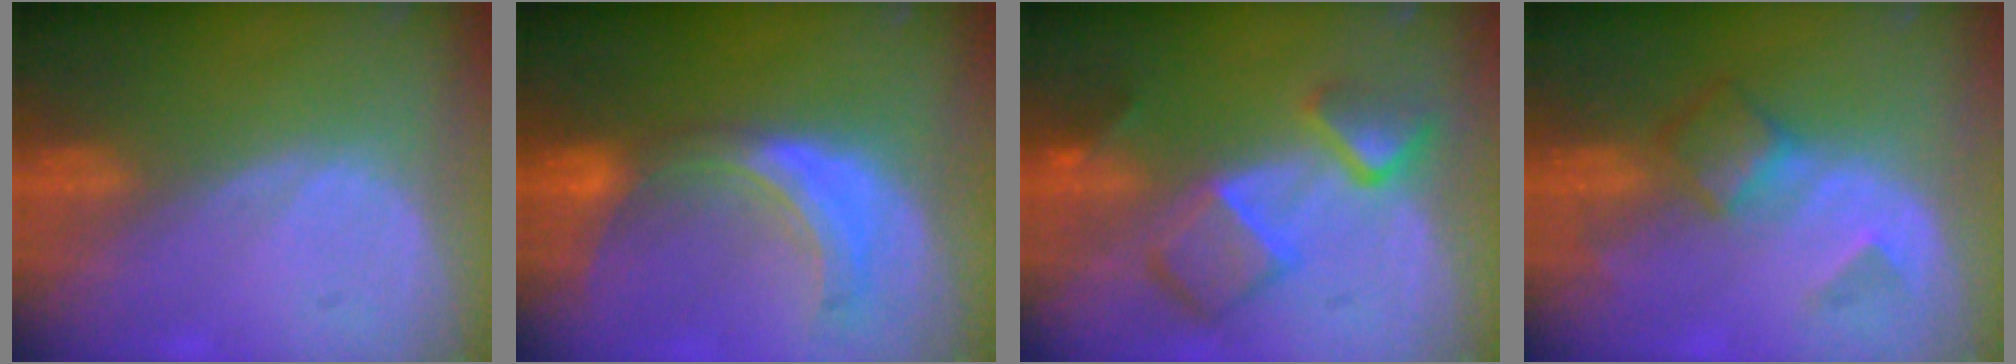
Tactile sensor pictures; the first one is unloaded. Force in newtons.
{"total": 7.7, "press": 6.9, "slide": 3.5}
{"total": 7.8, "press": 6.8, "slide": 3.9}
{"total": 5.1, "press": 4.5, "slide": 2.4}